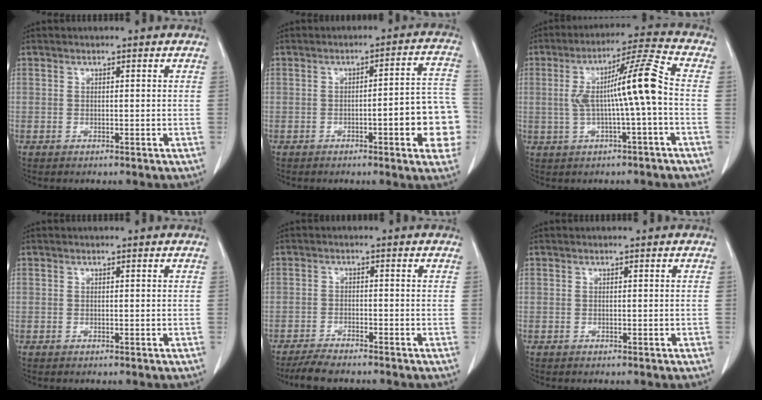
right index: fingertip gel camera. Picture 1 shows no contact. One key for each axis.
{"total": 11.1, "fx": -3.2, "fy": 1.8, "fz": 10.5, "tx": -0.107, "ty": 0.021, "tz": -0.041}
{"total": 9.7, "fx": -0.6, "fy": -0.6, "fz": 9.6, "tx": -0.169, "ty": 0.024, "tz": -0.011}
{"total": 0.0}
{"total": 4.8, "fx": -4.3, "fy": 0.4, "fz": 2.0, "tx": -0.033, "ty": -0.015, "tz": -0.076}
{"total": 0.0}